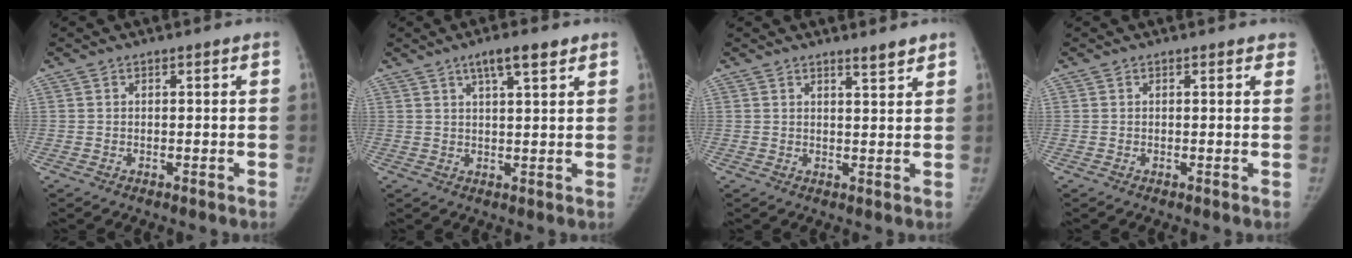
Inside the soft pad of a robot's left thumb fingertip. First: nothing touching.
{"total": 5.6, "force": [3.4, 1.2, 4.3], "torque": [-0.062, -0.008, 0.055]}
{"total": 2.4, "force": [2.1, 0.2, 1.2], "torque": [-0.009, -0.019, 0.032]}
{"total": 1.5, "force": [1.2, 0.7, 0.6], "torque": [0.006, -0.001, 0.003]}